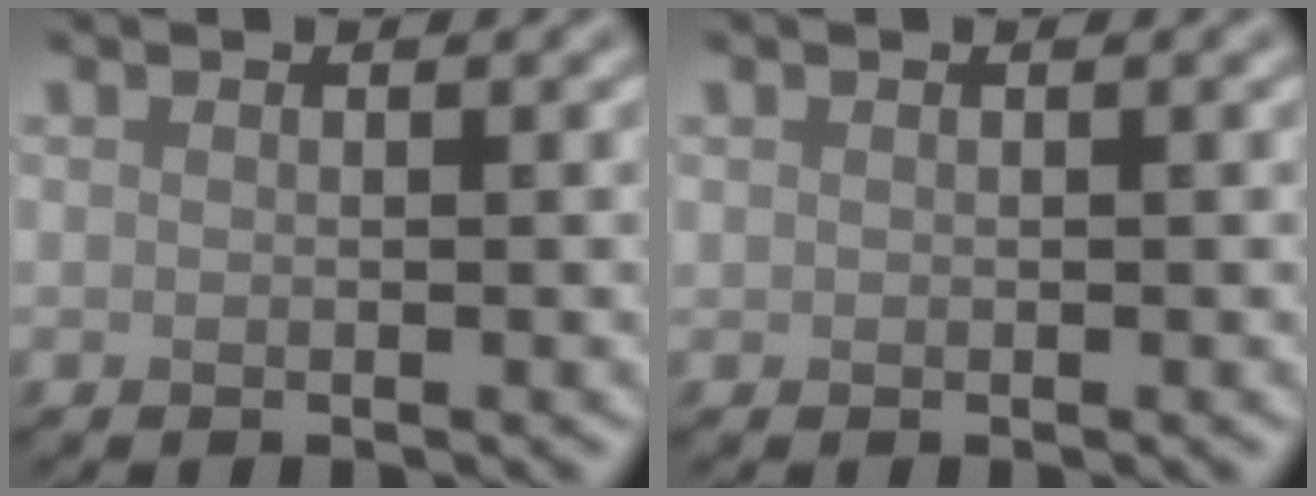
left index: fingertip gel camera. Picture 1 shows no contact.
{"total": 0.0}